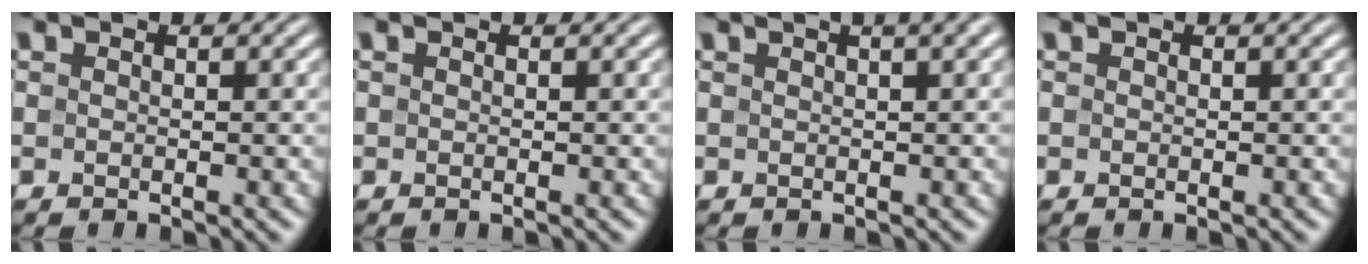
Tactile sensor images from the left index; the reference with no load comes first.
{"total": 0.0}
{"total": 5.1, "force": [2.9, 1.9, 3.8], "torque": [-0.026, 0.030, 0.011]}
{"total": 0.0}